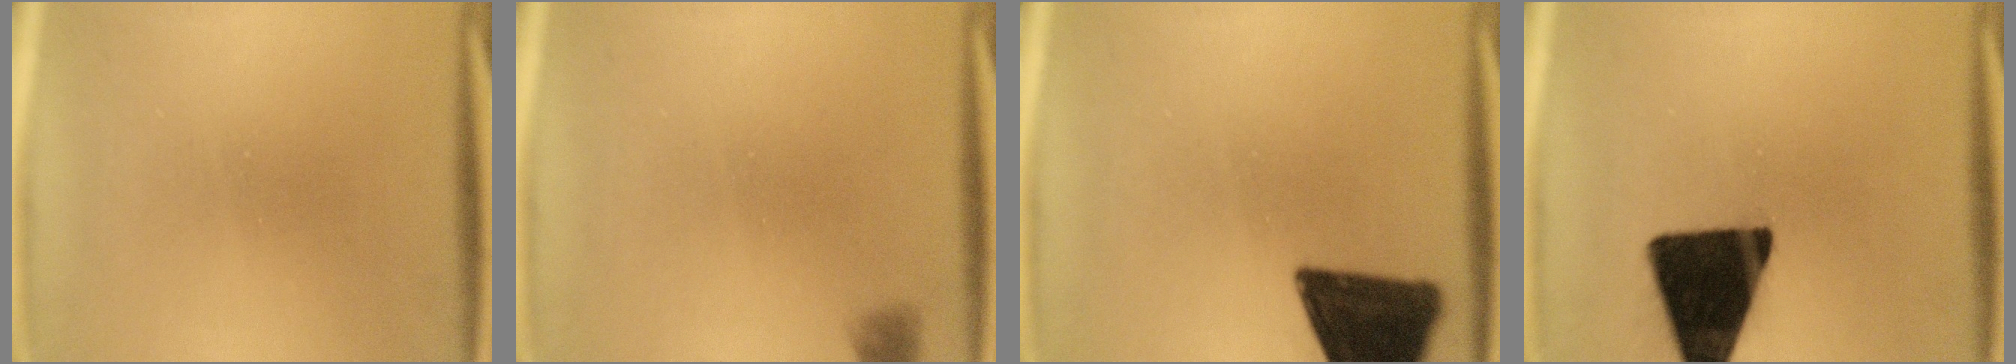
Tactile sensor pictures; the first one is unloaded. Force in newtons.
{"total": 1.2}
{"total": 15.5}
{"total": 19.0}